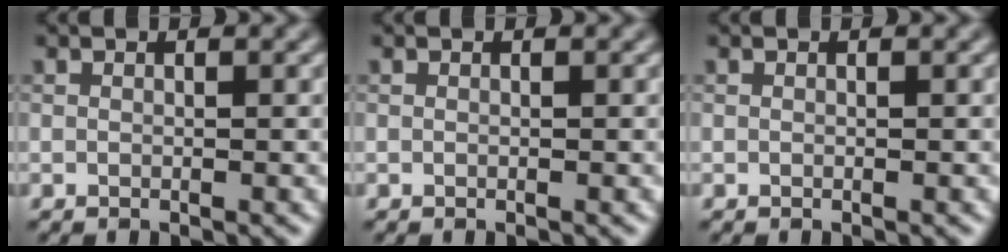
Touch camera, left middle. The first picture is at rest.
{"total": 0.0}
{"total": 0.0}